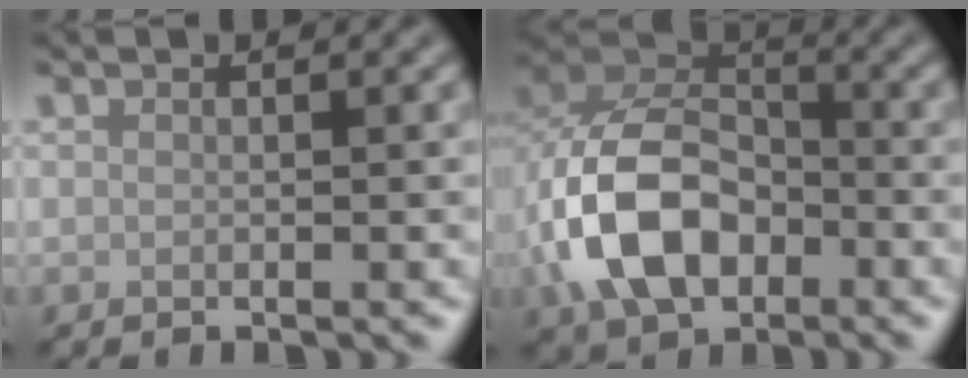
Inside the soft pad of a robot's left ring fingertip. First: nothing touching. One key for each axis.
{"total": 9.1, "fx": -2.7, "fy": 6.0, "fz": 6.3, "tx": -0.133, "ty": 0.008, "tz": -0.059}